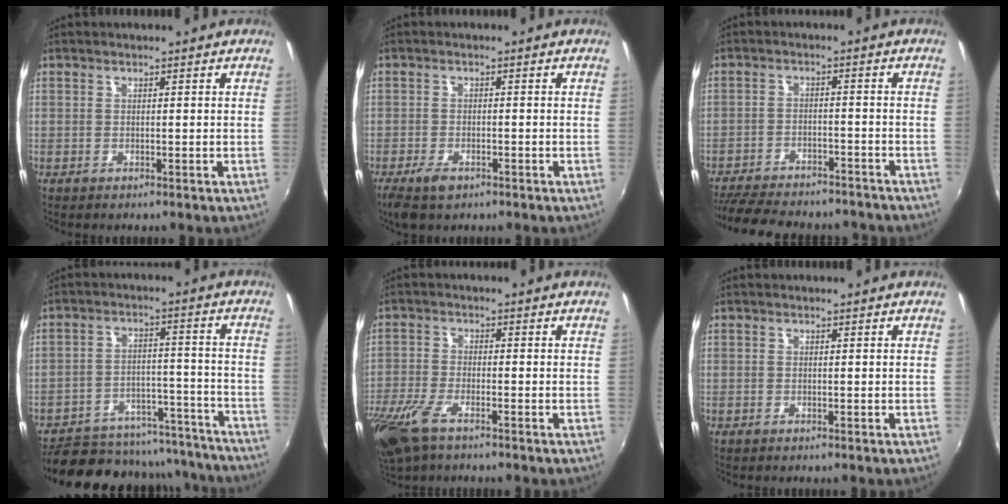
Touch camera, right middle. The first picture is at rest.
{"total": 5.1, "force": [-3.4, 2.3, 3.0], "torque": [-0.076, -0.017, -0.062]}
{"total": 18.1, "force": [-15.6, 5.4, 7.5], "torque": [-0.160, -0.018, -0.217]}
{"total": 25.0, "force": [-21.6, 9.4, 8.3], "torque": [-0.164, 0.034, -0.267]}
{"total": 10.9, "force": [-7.1, 4.0, 7.3], "torque": [-0.177, -0.038, -0.140]}
{"total": 0.0}